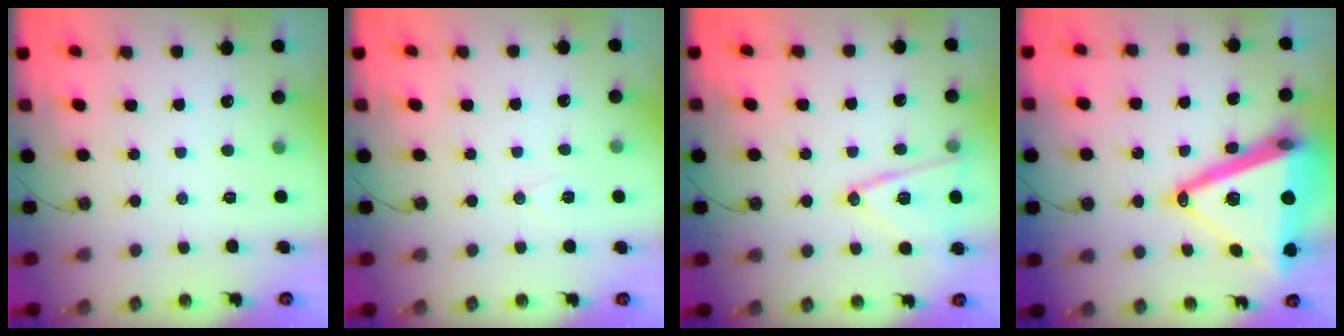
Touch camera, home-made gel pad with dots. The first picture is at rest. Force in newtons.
{"total": 5.9, "press": 3.7, "slide": 4.5}
{"total": 13.3, "press": 13.1, "slide": 2.6}
{"total": 27.3, "press": 27.0, "slide": 3.6}